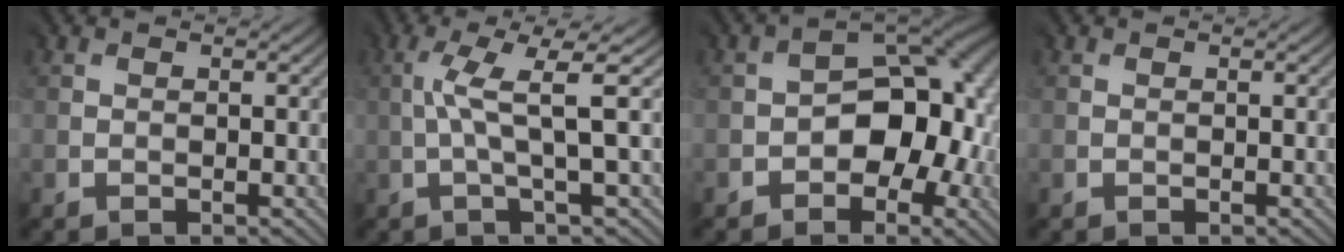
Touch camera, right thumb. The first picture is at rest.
{"total": 5.8, "force": [0.2, 0.4, 5.8], "torque": [-0.108, 0.017, 0.006]}
{"total": 10.1, "force": [-2.0, 6.8, 7.2], "torque": [-0.069, 0.003, -0.036]}
{"total": 0.0}